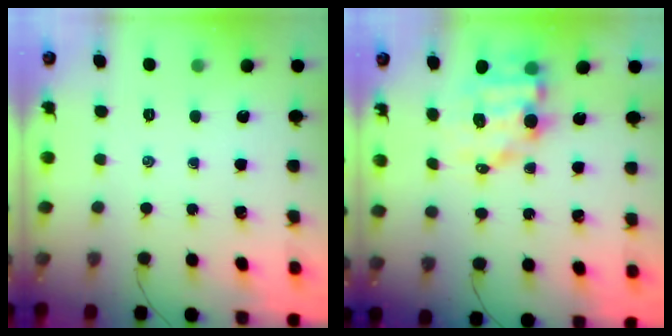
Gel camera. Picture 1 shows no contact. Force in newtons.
{"total": 9.2, "press": 9.0, "slide": 1.9}